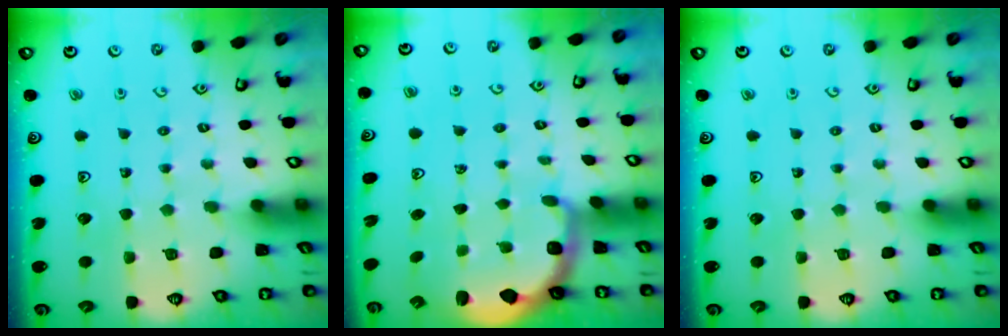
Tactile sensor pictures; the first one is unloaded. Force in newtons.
{"total": 2.1, "press": 1.3, "slide": 1.6}
{"total": 0.0}